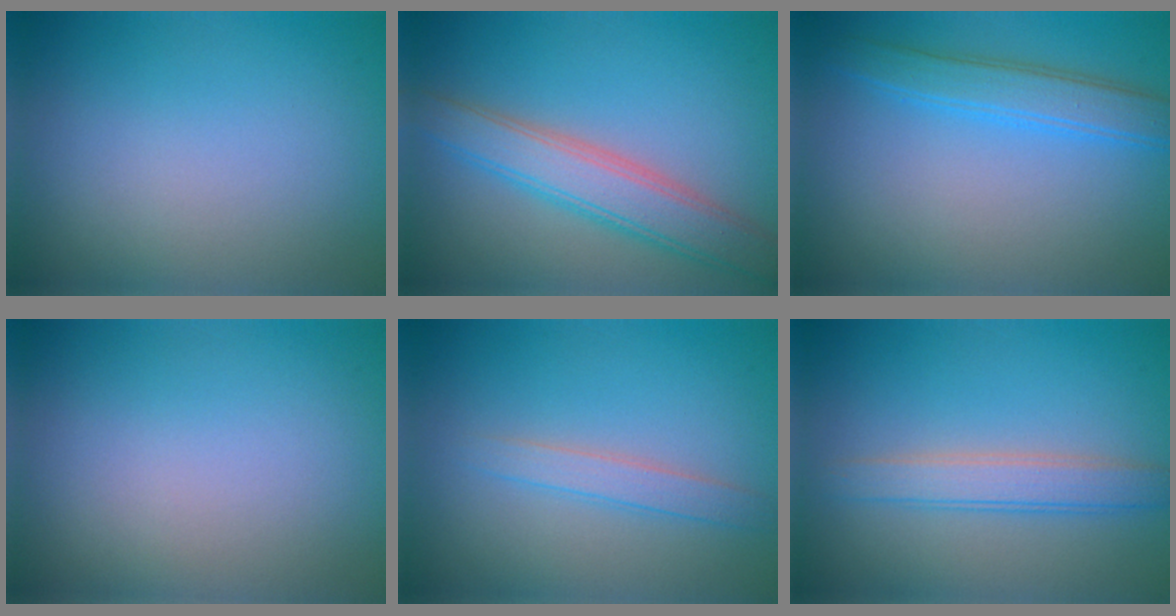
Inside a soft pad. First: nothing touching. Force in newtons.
{"total": 5.1, "press": 5.1, "slide": 0.1}
{"total": 3.5, "press": 3.5, "slide": 0.2}
{"total": 0.0}
{"total": 1.9, "press": 1.9, "slide": 0.1}
{"total": 3.0, "press": 3.0, "slide": 0.1}